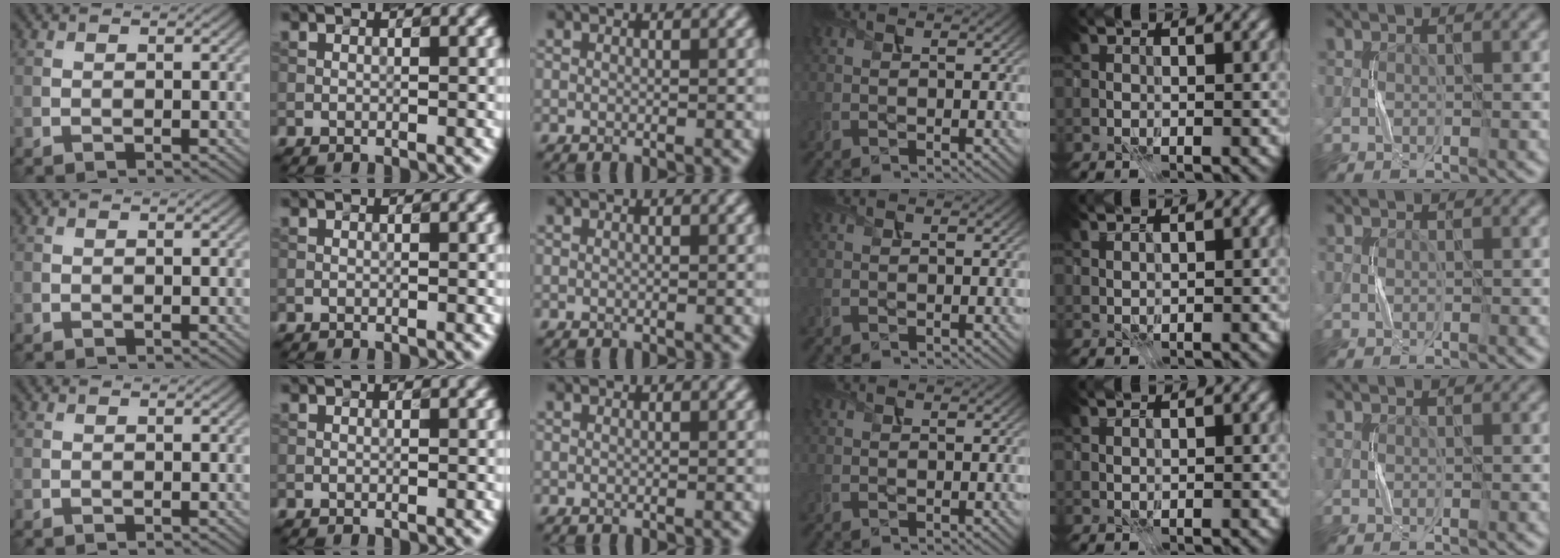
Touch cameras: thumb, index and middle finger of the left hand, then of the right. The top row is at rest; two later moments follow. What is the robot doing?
{"motion": "press", "object": "sticky note"}